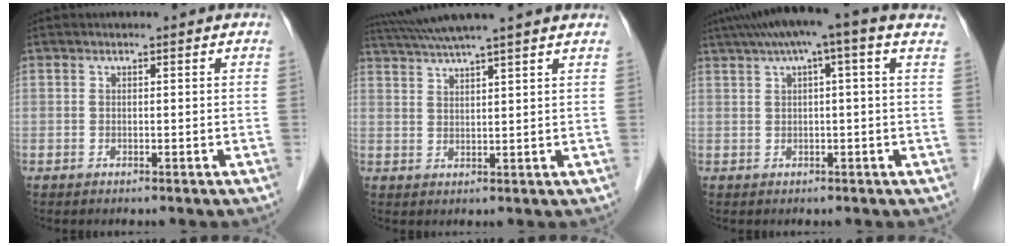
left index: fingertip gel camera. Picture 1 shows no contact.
{"total": 9.1, "force": [8.0, -1.6, 4.2], "torque": [-0.074, 0.029, 0.118]}
{"total": 8.4, "force": [5.0, -0.2, 6.8], "torque": [-0.105, 0.046, 0.065]}